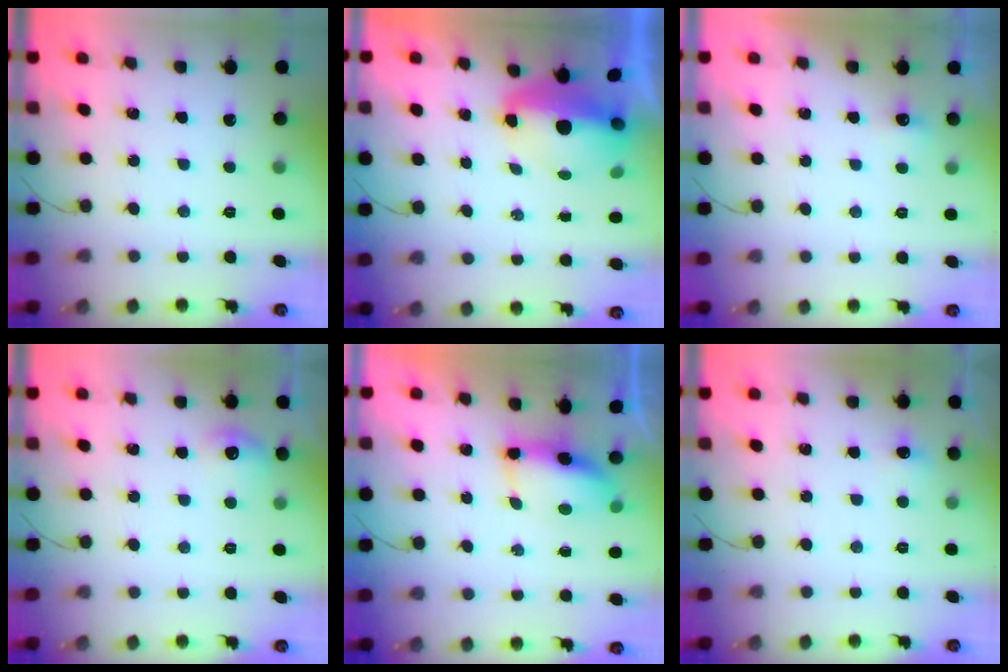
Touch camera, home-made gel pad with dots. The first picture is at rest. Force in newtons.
{"total": 10.2, "press": 7.7, "slide": 6.6}
{"total": 3.7, "press": 3.6, "slide": 1.1}
{"total": 7.6, "press": 7.5, "slide": 1.3}
{"total": 7.3, "press": 7.3, "slide": 0.8}
{"total": 4.3, "press": 4.1, "slide": 1.3}